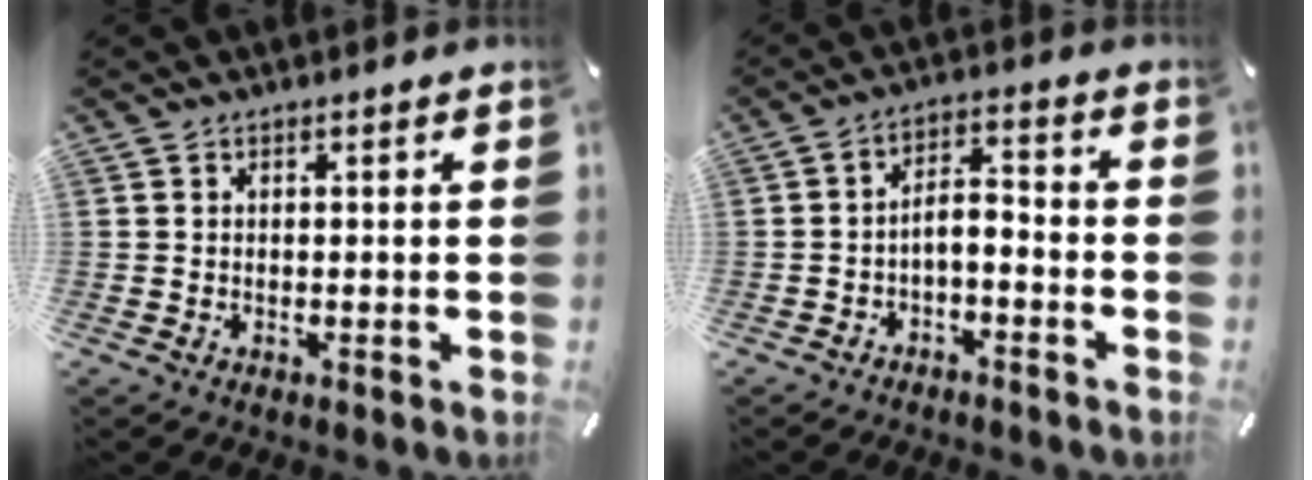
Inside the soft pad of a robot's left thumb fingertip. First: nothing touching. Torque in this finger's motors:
{"motor_torque": [-0.35, 0.36, 0.57, 0.27, 0.08]}